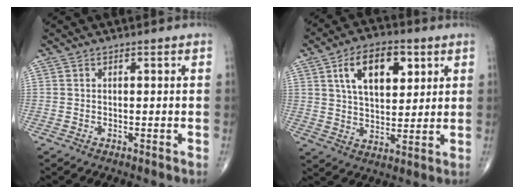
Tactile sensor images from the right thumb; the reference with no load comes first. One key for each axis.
{"total": 12.9, "fx": 4.9, "fy": 7.1, "fz": 9.6, "tx": -0.130, "ty": -0.010, "tz": 0.084}